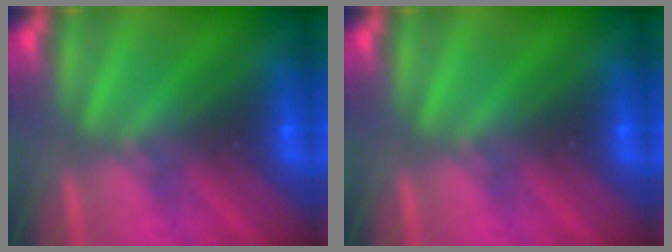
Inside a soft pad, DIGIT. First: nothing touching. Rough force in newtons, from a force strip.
{"total": 0.0}